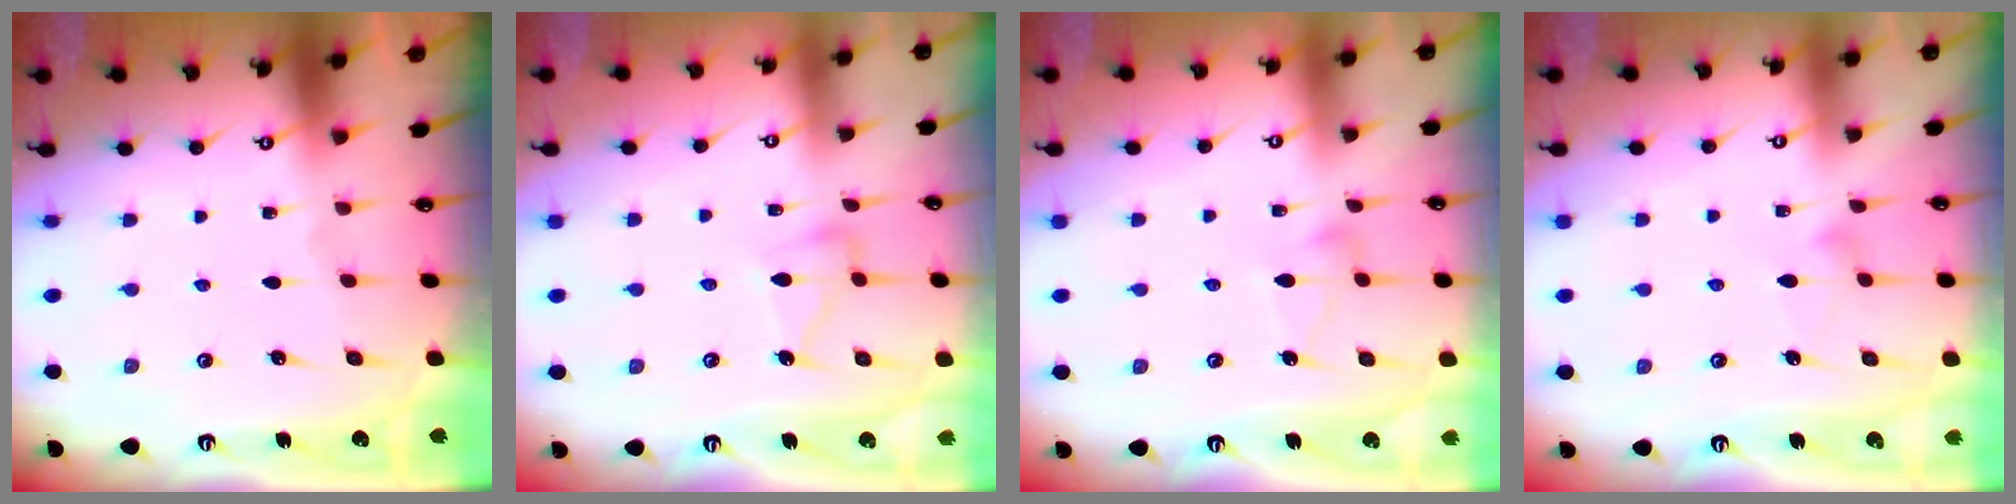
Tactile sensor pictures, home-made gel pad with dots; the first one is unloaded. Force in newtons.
{"total": 6.1, "press": 6.1, "slide": 0.4}
{"total": 3.9, "press": 3.9, "slide": 0.2}
{"total": 9.0, "press": 8.9, "slide": 0.6}